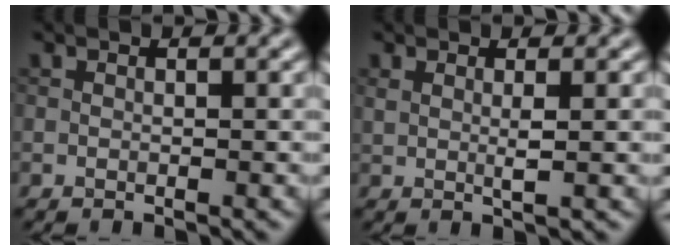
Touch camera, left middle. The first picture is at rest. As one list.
[{"total": 1.5, "force": [0.5, 0.3, 1.3], "torque": [-0.028, -0.004, 0.009]}]